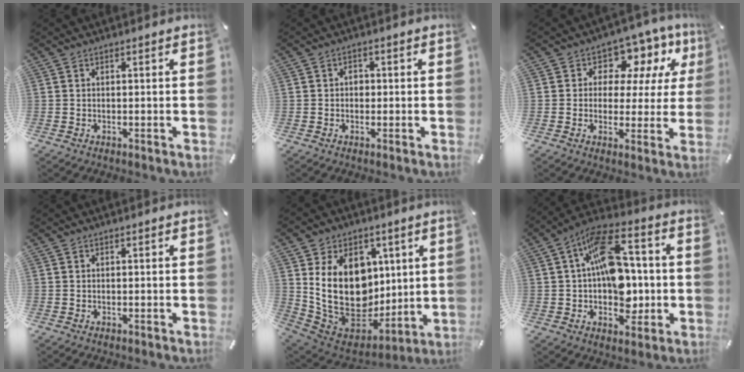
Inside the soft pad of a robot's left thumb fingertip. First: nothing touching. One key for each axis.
{"total": 1.6, "fx": -0.2, "fy": 1.4, "fz": 0.7, "tx": -0.016, "ty": 0.005, "tz": -0.007}
{"total": 9.5, "fx": 4.4, "fy": 7.1, "fz": 4.4, "tx": -0.067, "ty": -0.031, "tz": 0.079}
{"total": 0.0}
{"total": 20.7, "fx": 4.8, "fy": 15.9, "fz": 12.4, "tx": -0.247, "ty": -0.048, "tz": 0.094}
{"total": 17.1, "fx": 0.6, "fy": 11.0, "fz": 13.1, "tx": -0.209, "ty": 0.001, "tz": 0.011}